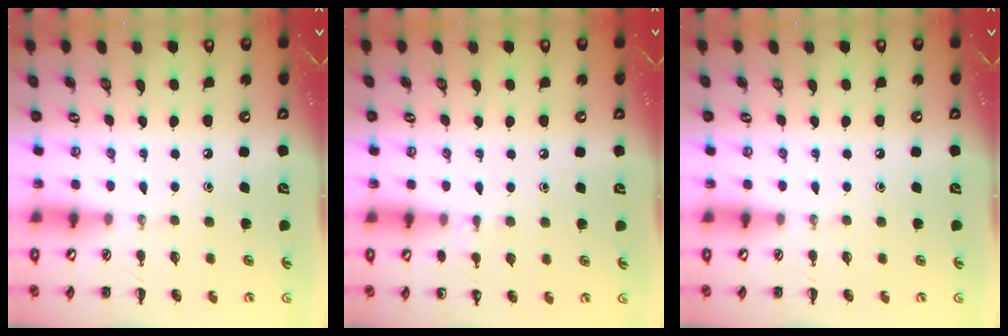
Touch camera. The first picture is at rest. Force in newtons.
{"total": 5.5, "press": 5.3, "slide": 1.6}
{"total": 0.0}